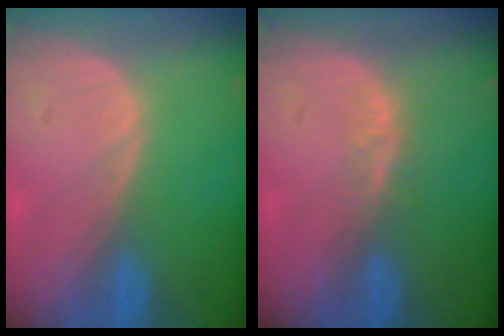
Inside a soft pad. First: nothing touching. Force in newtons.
{"total": 2.4, "press": 1.8, "slide": 1.5}